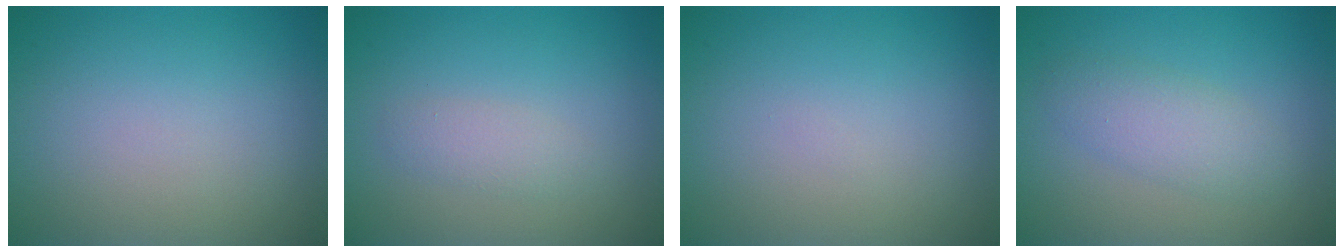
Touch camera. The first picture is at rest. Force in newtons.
{"total": 1.5, "press": 1.5, "slide": 0.1}
{"total": 0.0}
{"total": 2.6, "press": 2.6, "slide": 0.0}